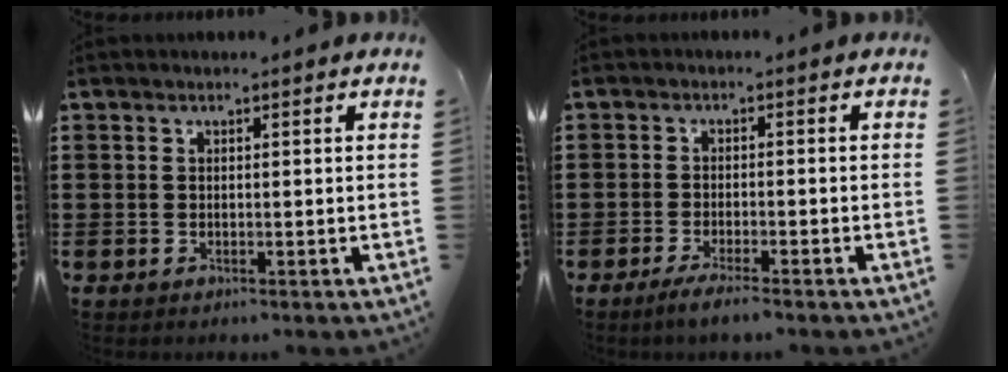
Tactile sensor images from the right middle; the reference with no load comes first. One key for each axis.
{"total": 2.3, "fx": -2.0, "fy": 0.1, "fz": 1.0, "tx": -0.016, "ty": 0.004, "tz": -0.039}